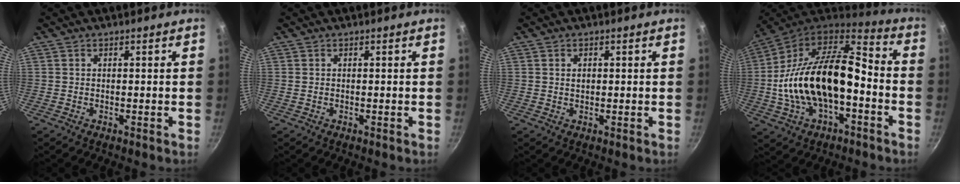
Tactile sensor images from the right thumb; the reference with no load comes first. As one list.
[{"total": 0.0}, {"total": 1.3, "force": [0.3, 1.0, 0.8], "torque": [-0.015, 0.002, 0.008]}, {"total": 24.8, "force": [-3.5, 13.4, 20.6], "torque": [-0.370, 0.049, -0.070]}]